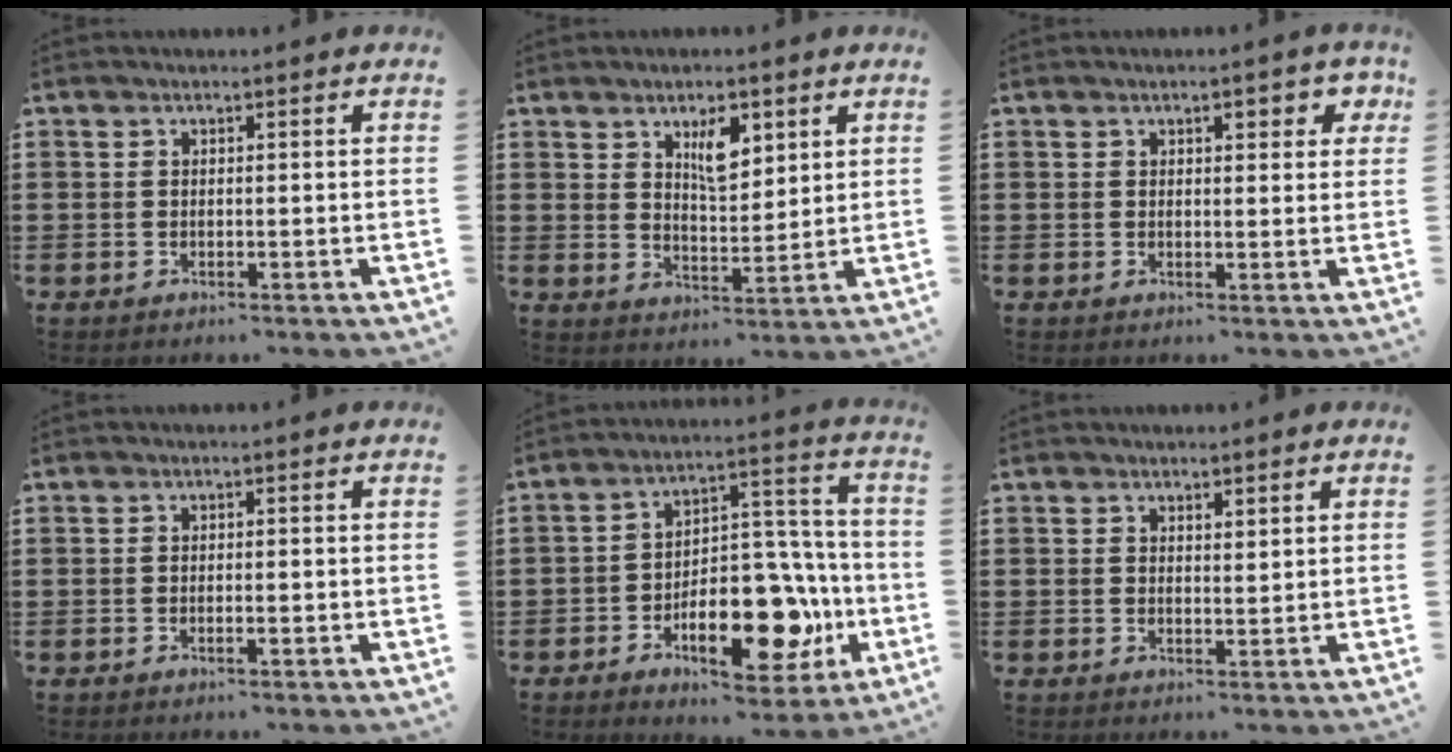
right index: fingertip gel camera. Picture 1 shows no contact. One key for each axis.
{"total": 5.7, "fx": 3.0, "fy": 2.5, "fz": 4.2, "tx": -0.059, "ty": -0.005, "tz": 0.044}
{"total": 2.7, "fx": 1.1, "fy": 1.2, "fz": 2.2, "tx": -0.022, "ty": -0.001, "tz": 0.010}
{"total": 1.2, "fx": -0.5, "fy": 0.3, "fz": 1.0, "tx": -0.019, "ty": -0.004, "tz": -0.008}
{"total": 15.7, "fx": -6.2, "fy": 7.6, "fz": 12.3, "tx": -0.184, "ty": 0.011, "tz": -0.102}
{"total": 1.2, "fx": 1.1, "fy": 0.4, "fz": 0.1, "tx": -0.003, "ty": 0.004, "tz": 0.022}